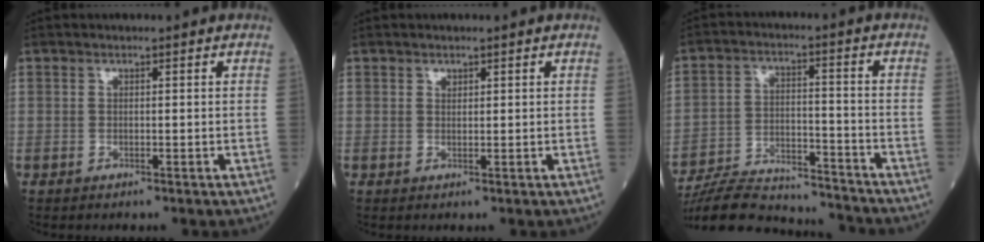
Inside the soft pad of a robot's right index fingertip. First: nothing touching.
{"total": 0.6, "force": [0.5, 0.4, 0.2], "torque": [-0.001, -0.003, 0.006]}
{"total": 17.2, "force": [-16.5, 2.7, 4.3], "torque": [-0.091, 0.008, -0.255]}